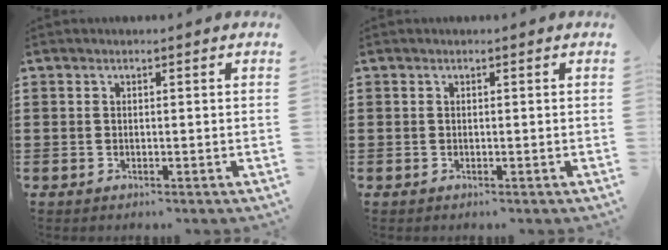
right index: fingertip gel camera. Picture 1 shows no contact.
{"total": 0.0}